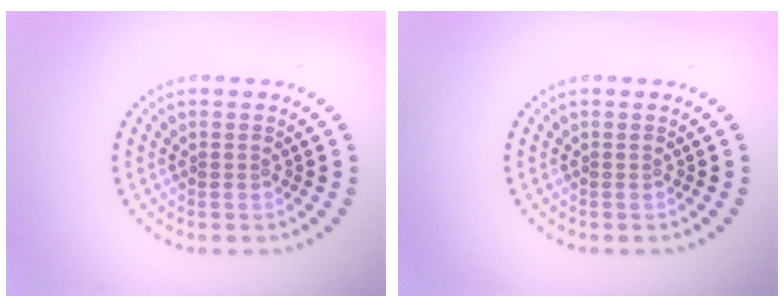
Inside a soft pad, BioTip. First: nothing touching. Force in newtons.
{"total": 0.0}